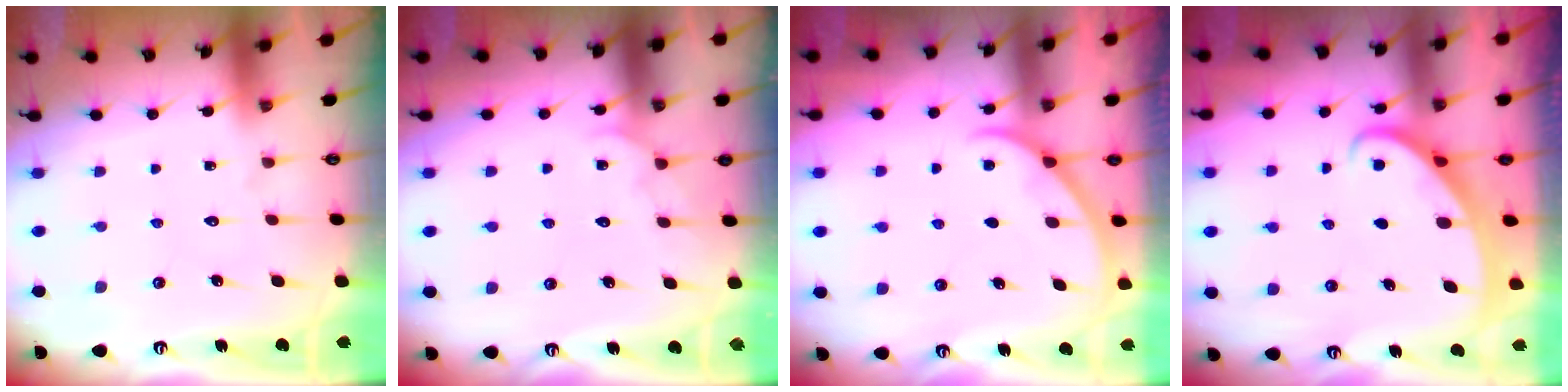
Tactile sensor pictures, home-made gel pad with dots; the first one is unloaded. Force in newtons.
{"total": 3.0, "press": 3.0, "slide": 0.3}
{"total": 2.5, "press": 2.5, "slide": 0.2}
{"total": 2.2, "press": 2.2, "slide": 0.2}